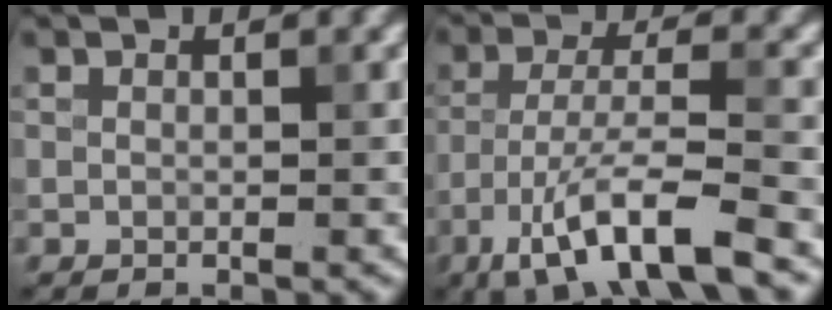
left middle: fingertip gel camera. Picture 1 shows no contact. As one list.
[{"total": 8.4, "force": [-5.1, 1.9, 6.4], "torque": [-0.116, -0.003, -0.094]}]